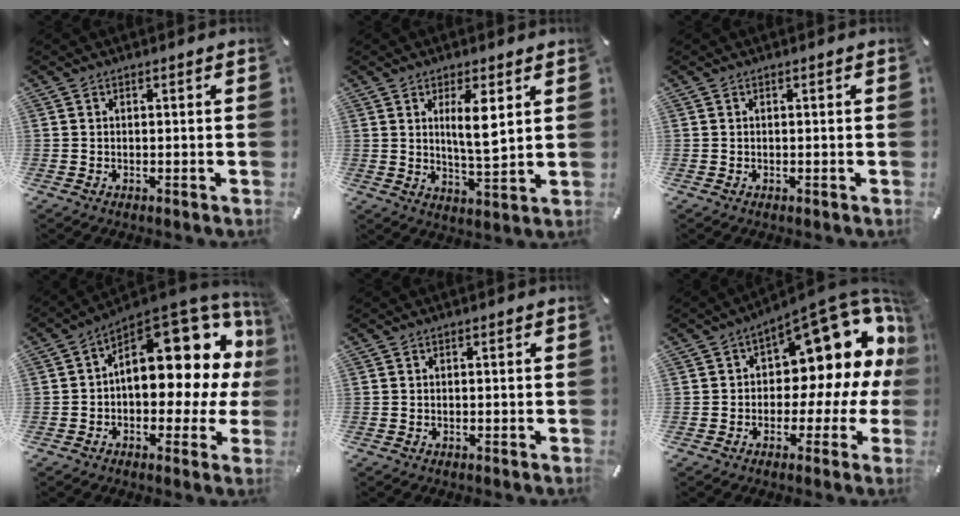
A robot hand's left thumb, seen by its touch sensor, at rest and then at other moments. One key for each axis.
{"total": 8.0, "fx": 2.6, "fy": 2.2, "fz": 7.3, "tx": -0.122, "ty": -0.017, "tz": 0.035}
{"total": 0.0}
{"total": 18.4, "fx": 6.5, "fy": 9.8, "fz": 14.1, "tx": -0.169, "ty": -0.067, "tz": 0.106}
{"total": 0.0}
{"total": 14.6, "fx": 6.9, "fy": 7.9, "fz": 10.2, "tx": -0.125, "ty": -0.071, "tz": 0.112}